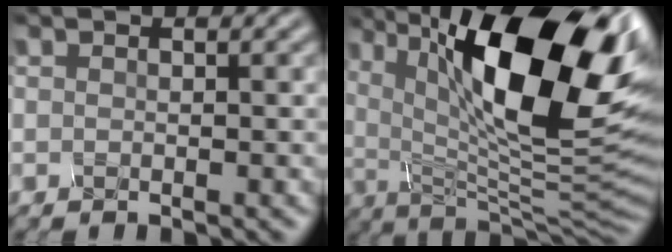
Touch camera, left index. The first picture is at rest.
{"total": 16.7, "force": [5.8, 5.4, 14.7], "torque": [-0.227, -0.003, 0.095]}